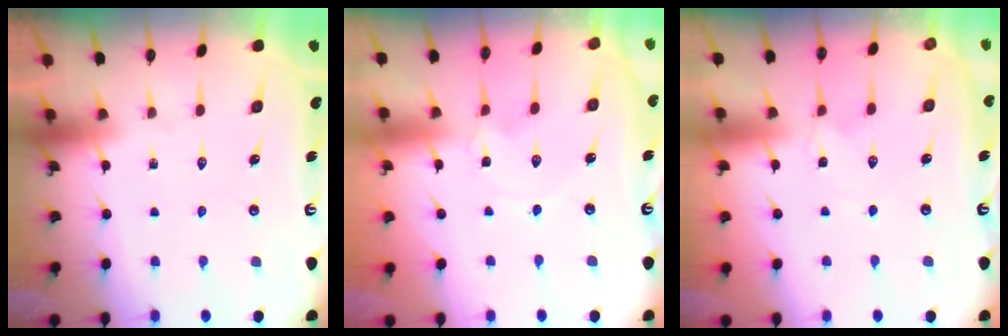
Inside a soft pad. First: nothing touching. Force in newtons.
{"total": 0.0}
{"total": 2.1, "press": 2.1, "slide": 0.2}